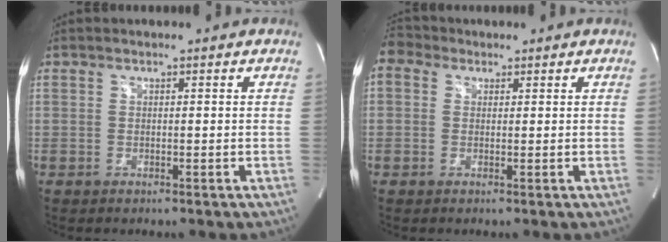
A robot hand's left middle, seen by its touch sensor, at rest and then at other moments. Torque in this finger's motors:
{"motor_torque": [0.64, -0.39, 0.40, 0.06]}